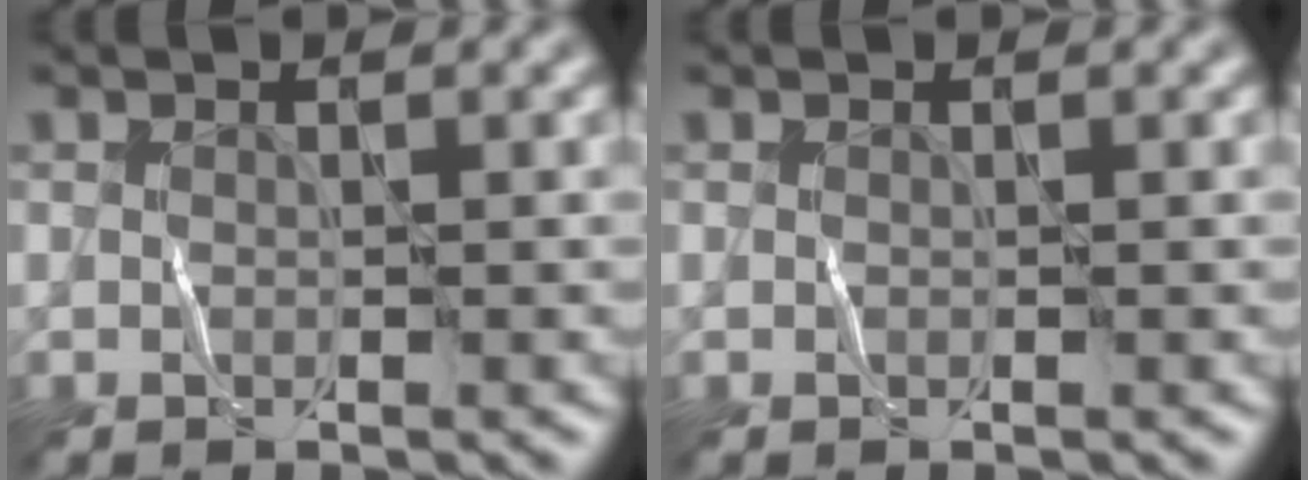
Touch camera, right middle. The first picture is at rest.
{"total": 0.0}